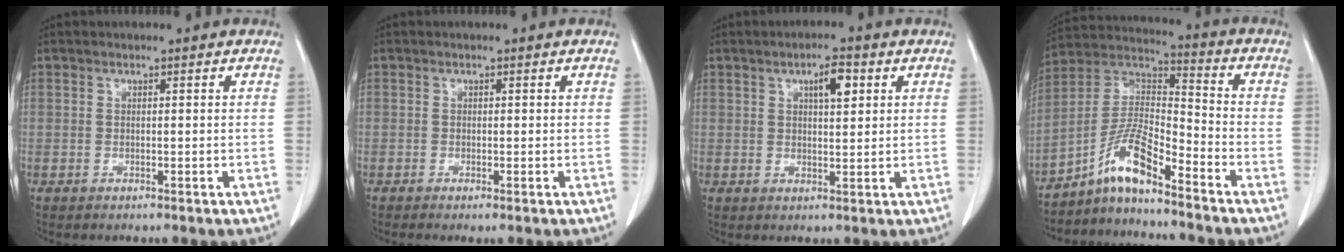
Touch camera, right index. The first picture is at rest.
{"total": 0.7, "force": [-0.4, 0.0, 0.6], "torque": [-0.012, -0.003, -0.006]}
{"total": 4.3, "force": [1.8, 1.2, 3.7], "torque": [-0.061, 0.003, 0.030]}
{"total": 9.1, "force": [-6.8, 0.9, 6.1], "torque": [-0.130, 0.017, -0.127]}